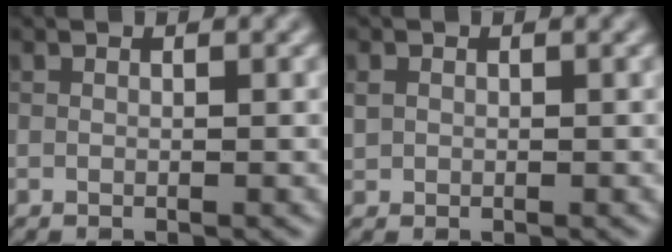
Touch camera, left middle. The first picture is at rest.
{"total": 0.9, "force": [0.1, 0.8, 0.3], "torque": [-0.005, 0.000, 0.002]}